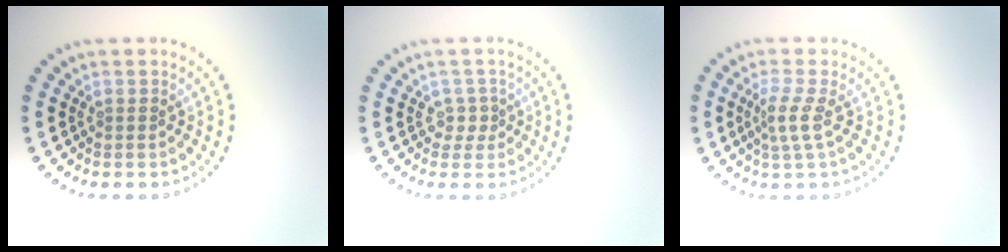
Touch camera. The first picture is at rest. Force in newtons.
{"total": 1.3, "press": 1.0, "slide": 0.9}
{"total": 2.3, "press": 1.7, "slide": 1.6}